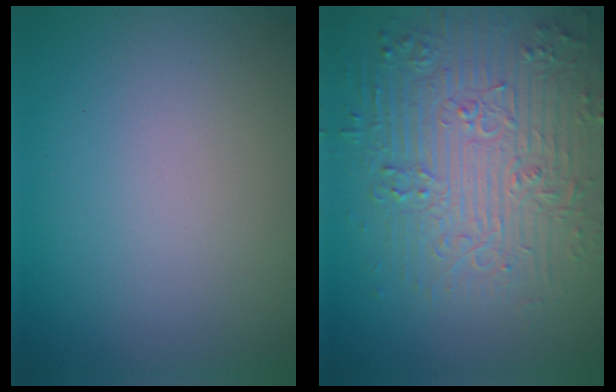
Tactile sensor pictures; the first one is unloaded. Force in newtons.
{"total": 8.0, "press": 6.2, "slide": 5.0}